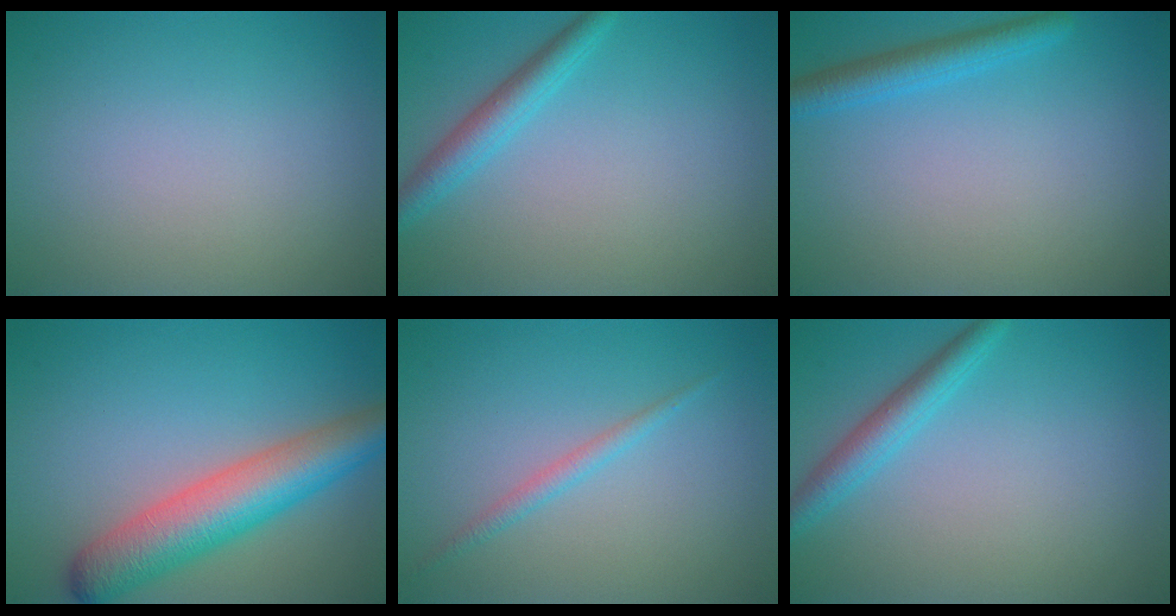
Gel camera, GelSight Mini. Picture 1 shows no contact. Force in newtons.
{"total": 2.7, "press": 2.7, "slide": 0.0}
{"total": 2.8, "press": 2.8, "slide": 0.1}
{"total": 7.2, "press": 7.2, "slide": 0.3}
{"total": 1.3, "press": 1.3, "slide": 0.0}
{"total": 2.7, "press": 2.7, "slide": 0.0}